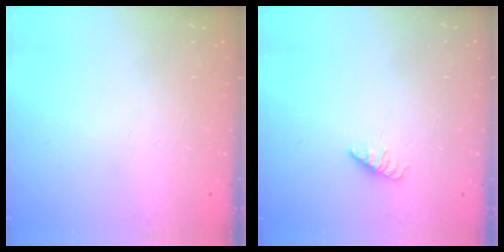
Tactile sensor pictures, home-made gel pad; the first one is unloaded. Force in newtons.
{"total": 1.1, "press": 1.1, "slide": 0.3}